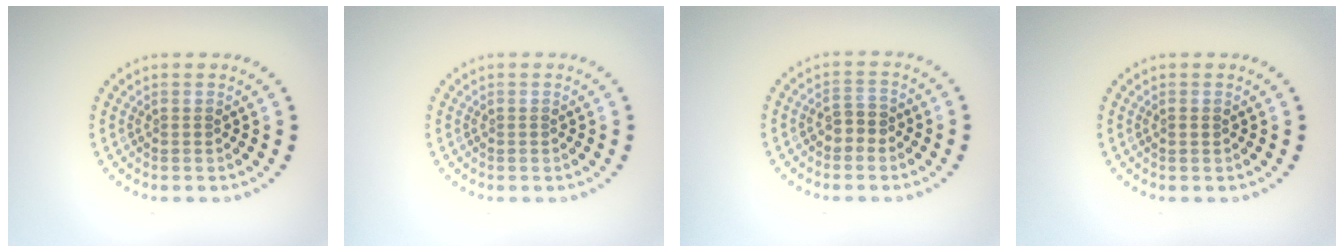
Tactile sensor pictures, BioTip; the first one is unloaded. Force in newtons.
{"total": 0.0}
{"total": 1.8, "press": 1.6, "slide": 0.7}
{"total": 0.8, "press": 0.8, "slide": 0.1}